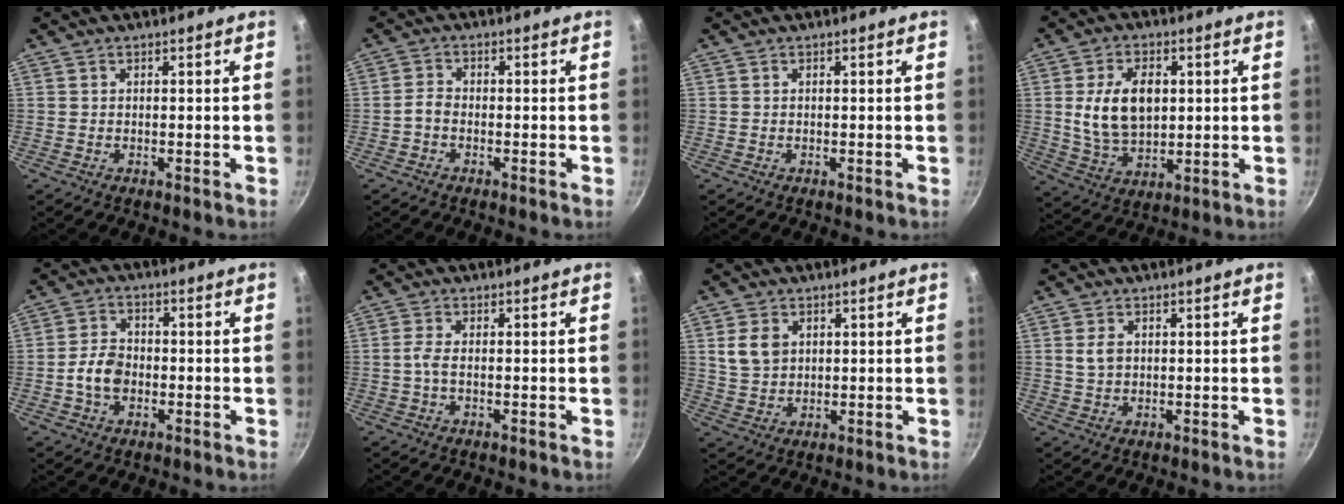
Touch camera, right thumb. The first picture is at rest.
{"total": 2.1, "force": [-1.1, 1.2, 1.3], "torque": [-0.030, 0.016, -0.029]}
{"total": 0.0}
{"total": 12.6, "force": [1.8, 8.0, 9.6], "torque": [-0.151, -0.008, 0.038]}
{"total": 5.9, "force": [-1.6, 4.3, 3.8], "torque": [-0.061, 0.023, -0.035]}
{"total": 2.3, "force": [-0.5, 0.8, 2.1], "torque": [-0.055, 0.006, -0.014]}
{"total": 5.8, "force": [1.8, 4.3, 3.4], "torque": [-0.051, -0.005, 0.038]}
{"total": 3.0, "force": [0.7, 2.1, 2.0], "torque": [-0.034, -0.001, 0.014]}